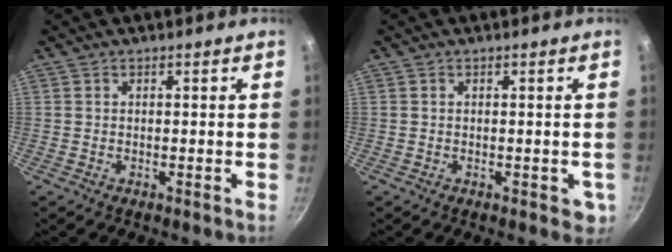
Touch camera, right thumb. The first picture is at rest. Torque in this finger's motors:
{"motor_torque": [0.16, 0.35, -0.25, 0.06, 0.06]}